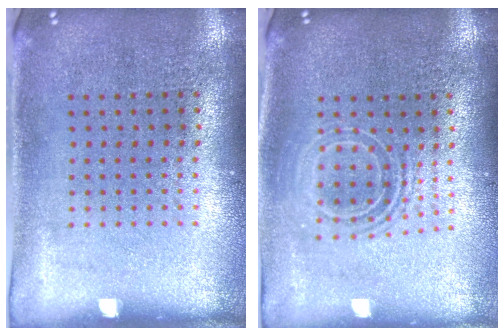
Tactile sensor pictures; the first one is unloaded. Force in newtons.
{"total": 1.8, "press": 1.4, "slide": 1.2}